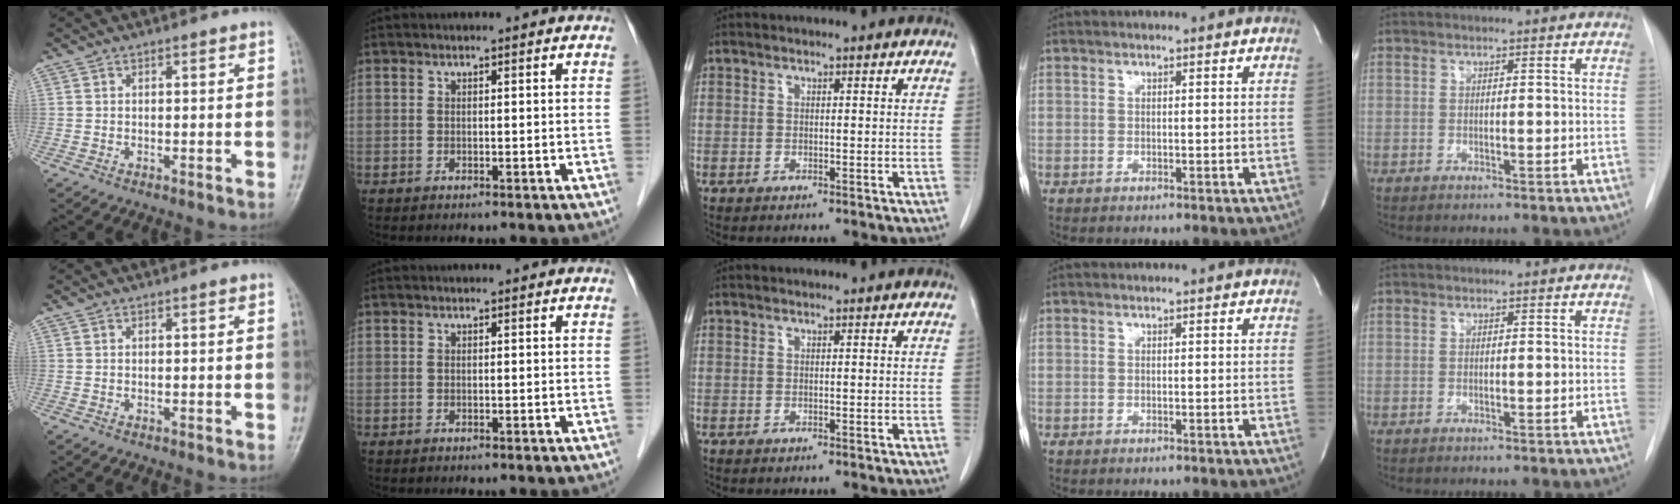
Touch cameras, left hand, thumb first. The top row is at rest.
{}